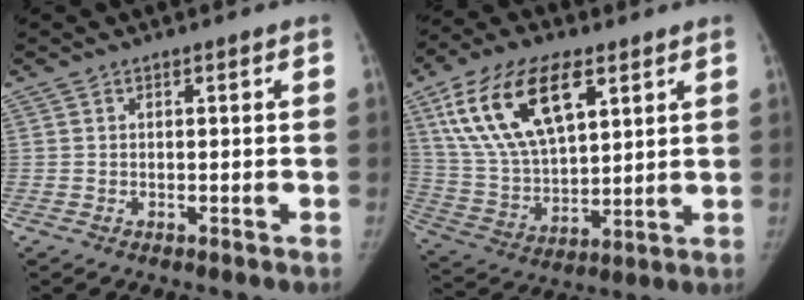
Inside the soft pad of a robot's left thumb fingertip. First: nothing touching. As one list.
[{"total": 20.2, "force": [9.1, 10.0, 14.9], "torque": [-0.261, -0.024, 0.174]}]